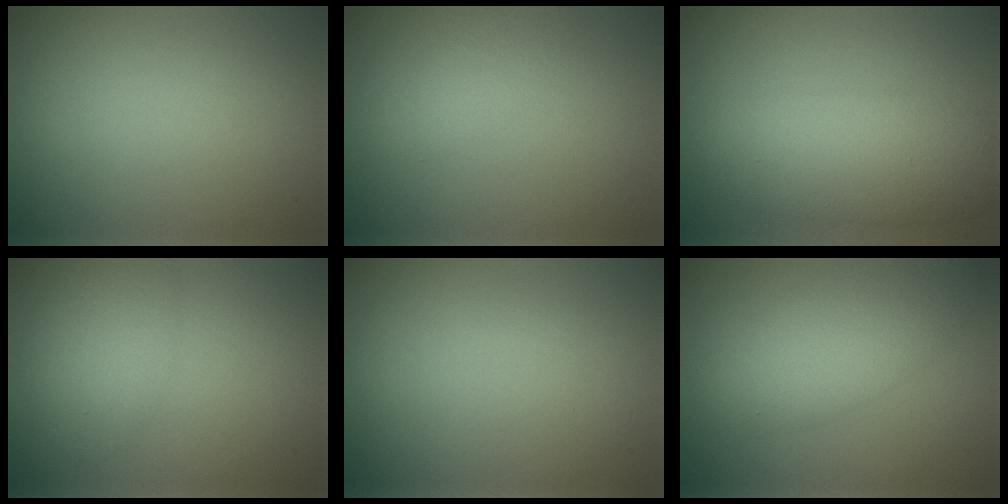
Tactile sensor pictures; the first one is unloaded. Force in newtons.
{"total": 2.2, "press": 2.2, "slide": 0.1}
{"total": 6.4, "press": 6.4, "slide": 0.1}
{"total": 2.9, "press": 2.9, "slide": 0.1}
{"total": 0.0}
{"total": 6.0, "press": 6.0, "slide": 0.2}